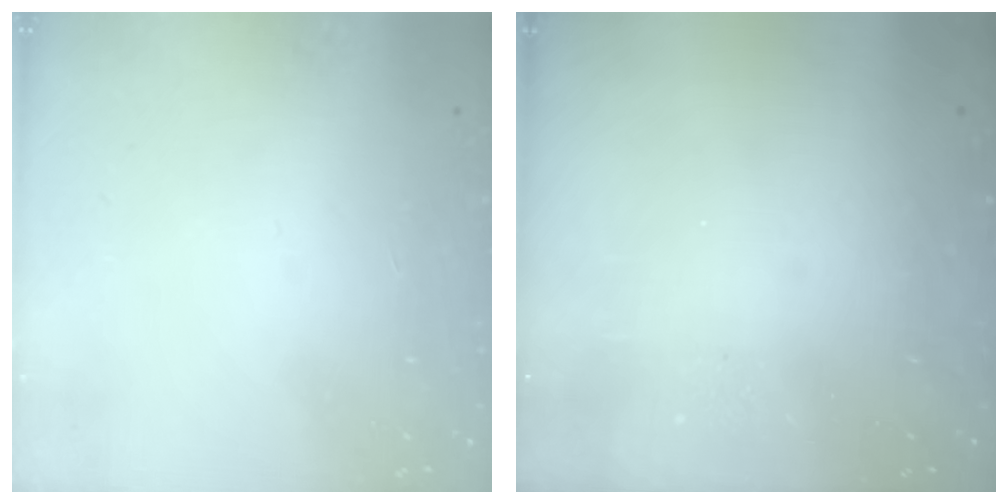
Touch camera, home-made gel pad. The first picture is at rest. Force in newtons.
{"total": 0.0}